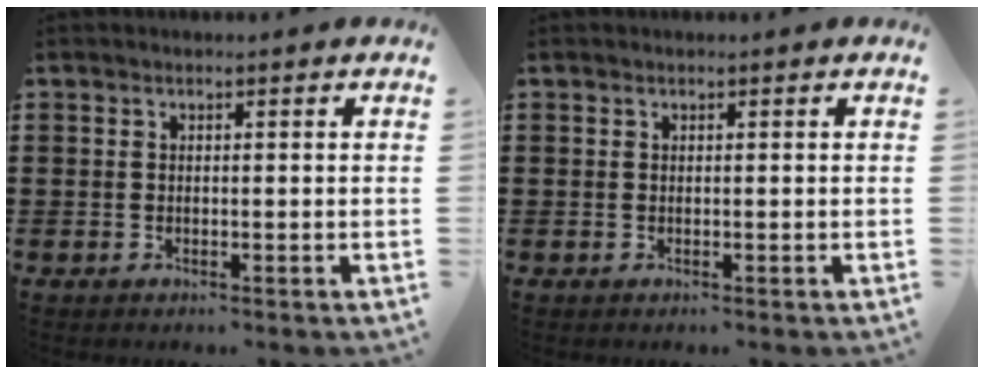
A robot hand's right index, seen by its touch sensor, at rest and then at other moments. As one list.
[{"total": 0.0}]